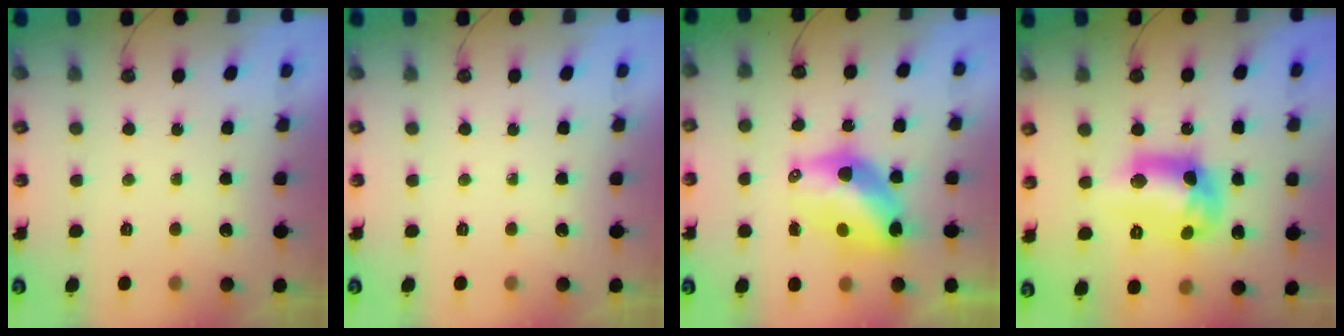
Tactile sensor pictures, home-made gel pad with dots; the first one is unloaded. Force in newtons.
{"total": 0.0}
{"total": 11.5, "press": 11.5, "slide": 1.1}
{"total": 14.1, "press": 14.1, "slide": 1.3}